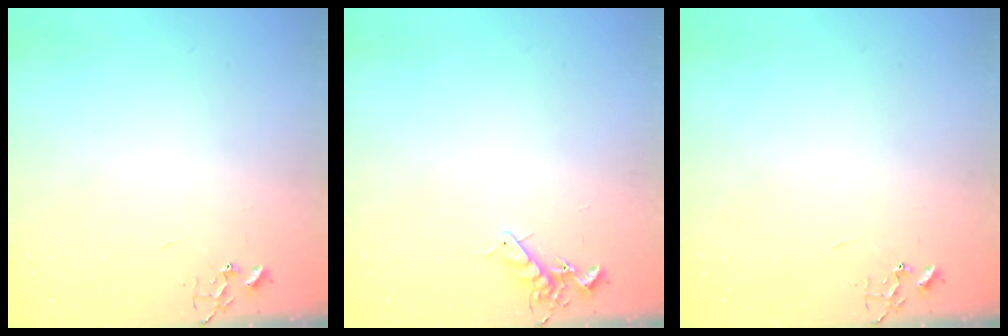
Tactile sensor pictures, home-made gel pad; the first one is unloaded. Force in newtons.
{"total": 7.2, "press": 7.1, "slide": 1.1}
{"total": 0.0}